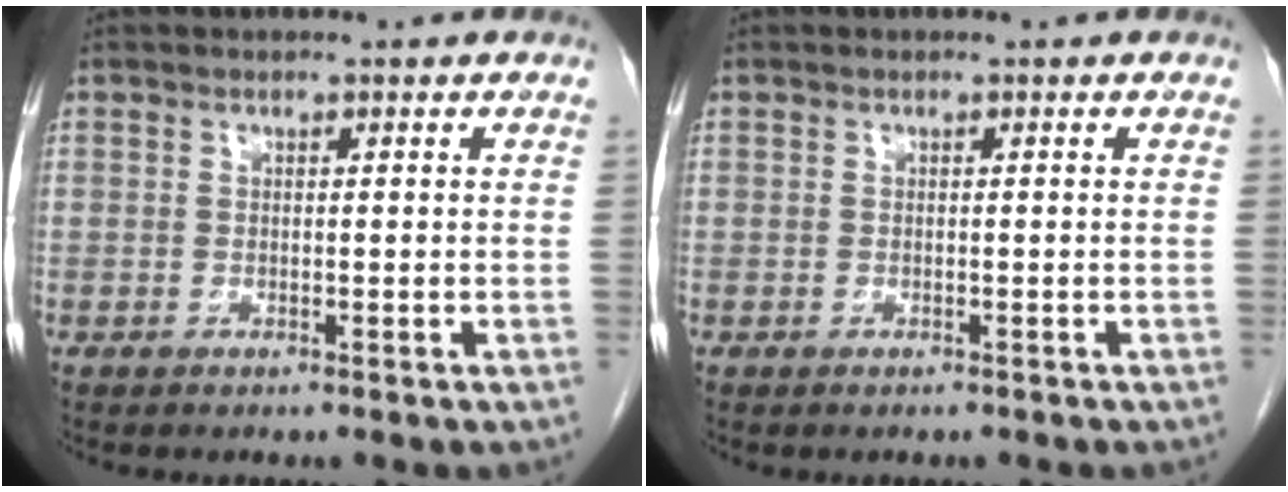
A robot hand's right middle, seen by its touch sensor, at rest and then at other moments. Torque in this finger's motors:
{"motor_torque": [0.36, -0.31, 0.01, 0.04]}